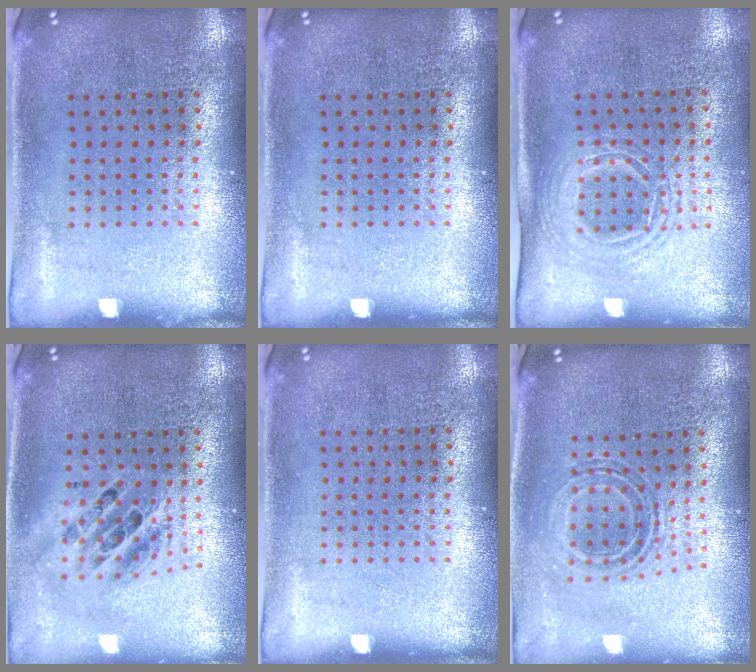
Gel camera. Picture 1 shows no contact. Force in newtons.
{"total": 0.0}
{"total": 1.5, "press": 1.3, "slide": 0.8}
{"total": 1.8, "press": 1.4, "slide": 1.1}
{"total": 0.0}
{"total": 0.7, "press": 0.7, "slide": 0.2}